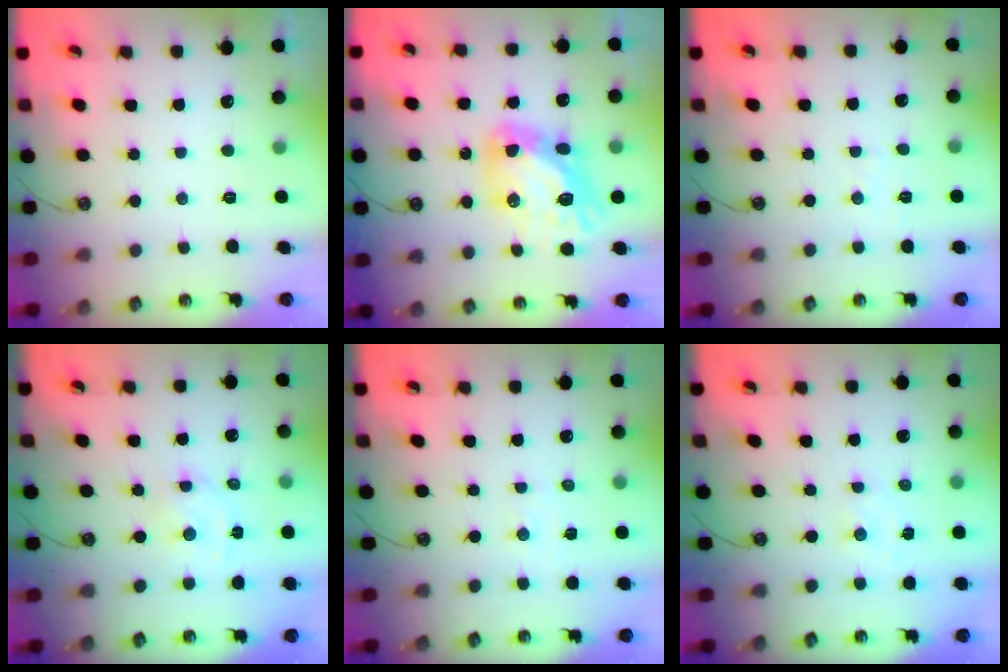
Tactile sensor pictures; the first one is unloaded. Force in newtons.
{"total": 14.0, "press": 13.9, "slide": 1.2}
{"total": 3.0, "press": 3.0, "slide": 0.4}
{"total": 3.4, "press": 3.4, "slide": 0.4}
{"total": 2.3, "press": 2.3, "slide": 0.3}
{"total": 3.4, "press": 3.4, "slide": 0.6}